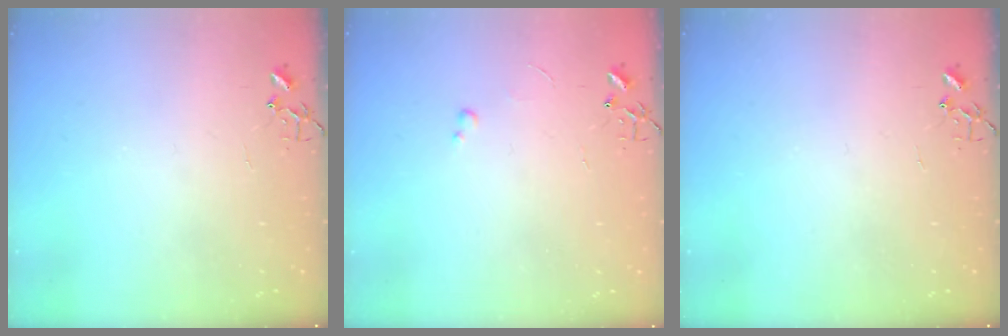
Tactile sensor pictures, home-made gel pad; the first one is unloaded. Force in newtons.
{"total": 2.0, "press": 2.0, "slide": 0.3}
{"total": 0.0}